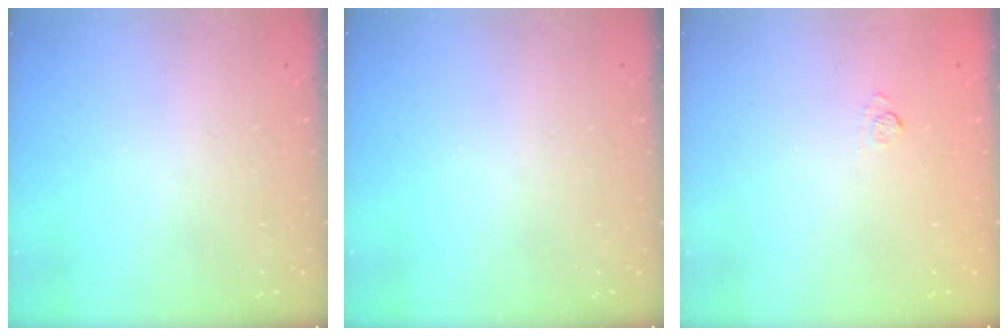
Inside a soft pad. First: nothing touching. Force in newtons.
{"total": 0.0}
{"total": 7.1, "press": 6.9, "slide": 1.4}